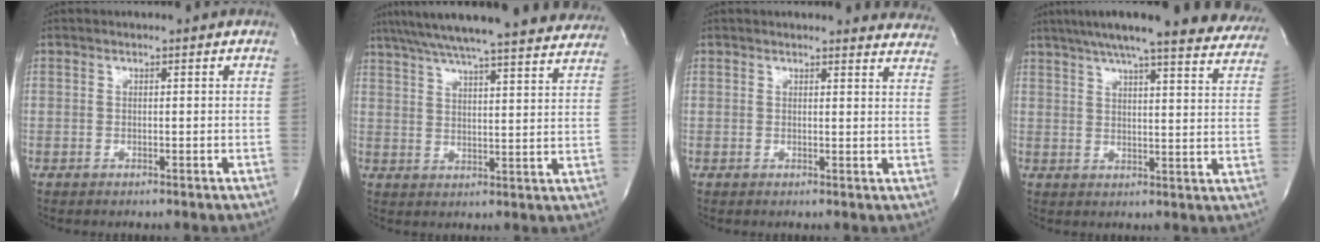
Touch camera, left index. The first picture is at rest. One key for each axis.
{"total": 30.1, "fx": 27.1, "fy": 2.8, "fz": 12.7, "tx": -0.215, "ty": -0.026, "tz": 0.345}
{"total": 11.6, "fx": 11.3, "fy": 2.1, "fz": 1.3, "tx": 0.020, "ty": -0.042, "tz": 0.089}
{"total": 26.3, "fx": 23.1, "fy": 3.6, "fz": 12.2, "tx": -0.179, "ty": -0.029, "tz": 0.271}